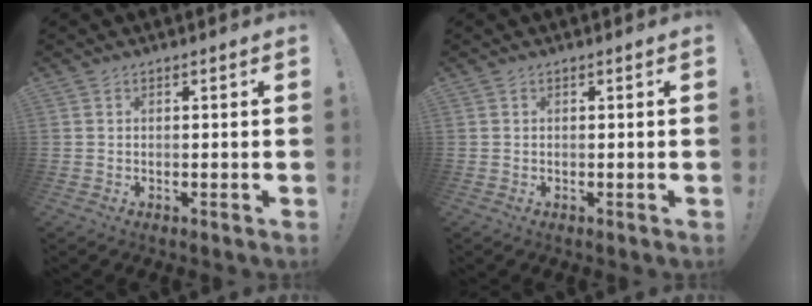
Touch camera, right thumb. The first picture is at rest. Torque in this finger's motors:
{"motor_torque": [0.00, 0.00, 0.10, -0.09, 0.01]}